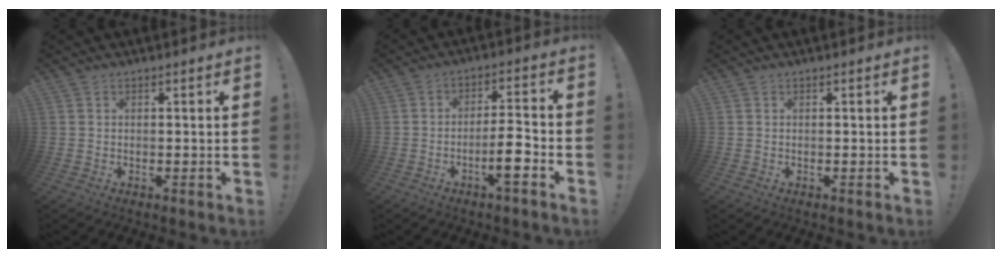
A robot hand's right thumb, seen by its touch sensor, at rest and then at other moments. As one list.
[{"total": 9.2, "force": [-4.3, 1.9, 7.9], "torque": [-0.127, 0.019, -0.075]}, {"total": 0.0}]